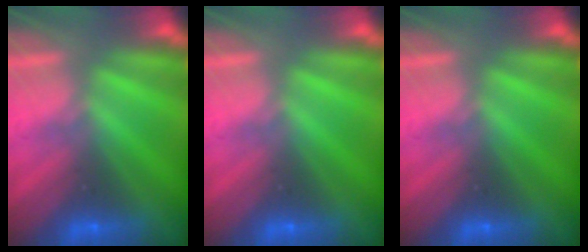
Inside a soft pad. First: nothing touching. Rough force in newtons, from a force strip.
{"total": 0.0}
{"total": 0.0}